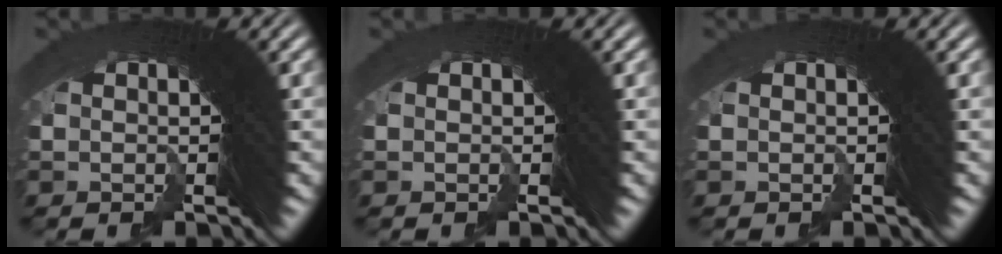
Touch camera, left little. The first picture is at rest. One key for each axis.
{"total": 0.0}
{"total": 0.0}